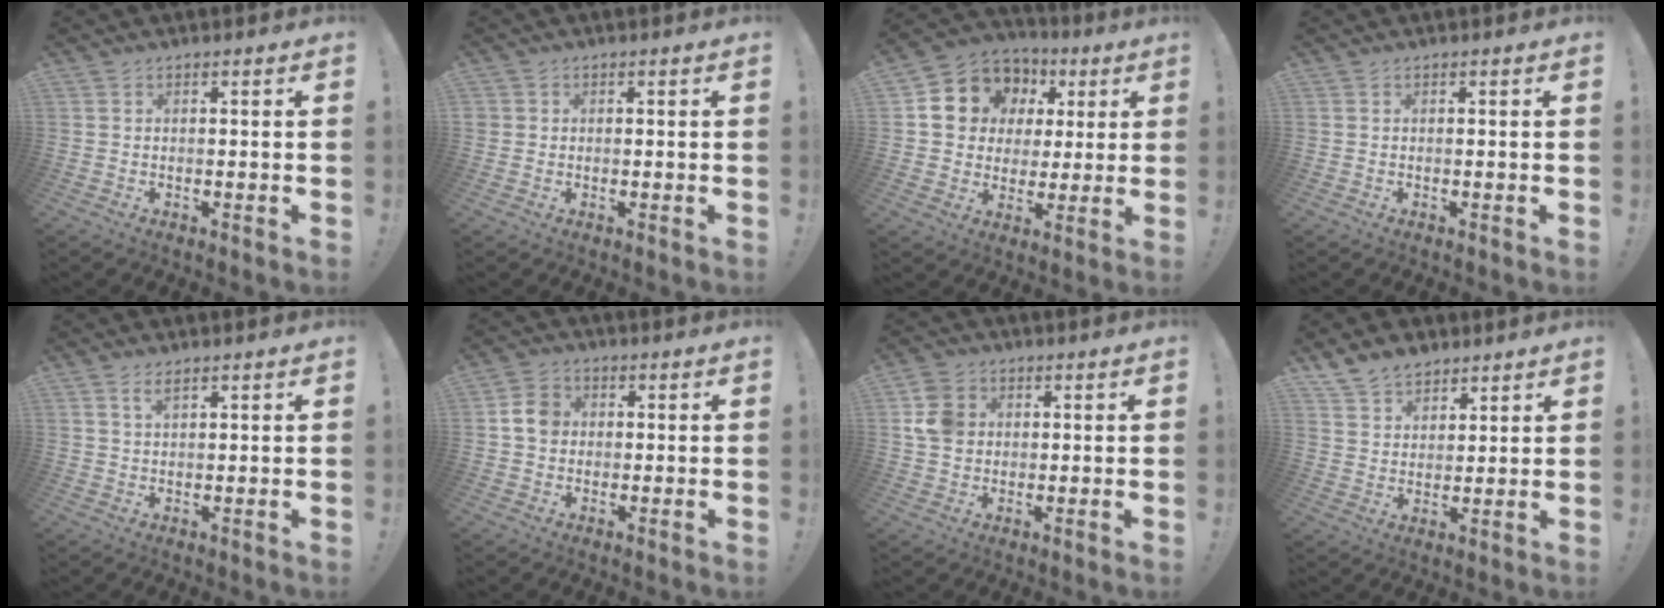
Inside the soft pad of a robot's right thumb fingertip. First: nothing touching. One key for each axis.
{"total": 1.3, "fx": 0.1, "fy": 1.3, "fz": 0.2, "tx": -0.002, "ty": 0.003, "tz": 0.002}
{"total": 12.0, "fx": 4.4, "fy": 10.5, "fz": 3.9, "tx": -0.060, "ty": -0.022, "tz": 0.096}
{"total": 0.0}
{"total": 1.6, "fx": 1.0, "fy": 0.8, "fz": 0.9, "tx": -0.012, "ty": -0.001, "tz": 0.017}
{"total": 6.6, "fx": 0.6, "fy": 5.6, "fz": 3.4, "tx": -0.038, "ty": 0.008, "tz": 0.013}
{"total": 8.8, "fx": 1.4, "fy": 7.6, "fz": 4.3, "tx": -0.082, "ty": 0.012, "tz": 0.033}
{"total": 8.5, "fx": 6.6, "fy": 4.9, "fz": 2.0, "tx": -0.042, "ty": -0.038, "tz": 0.130}